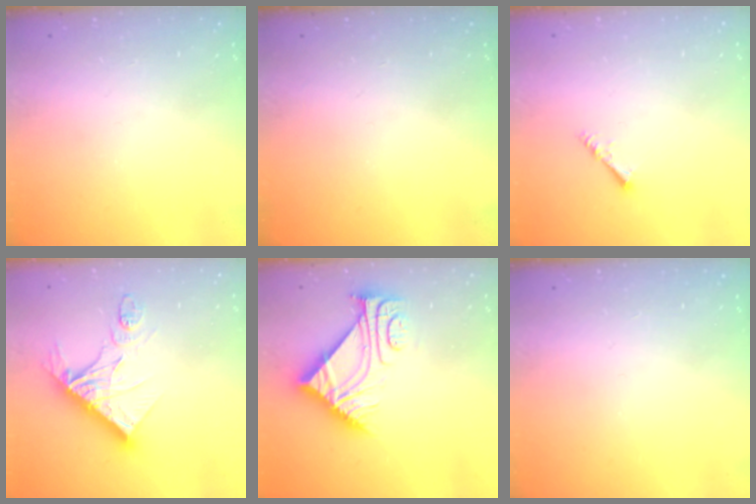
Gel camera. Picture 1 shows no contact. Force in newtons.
{"total": 0.0}
{"total": 1.6, "press": 1.5, "slide": 0.3}
{"total": 16.2, "press": 16.1, "slide": 1.6}
{"total": 10.2, "press": 10.2, "slide": 0.4}
{"total": 0.0}